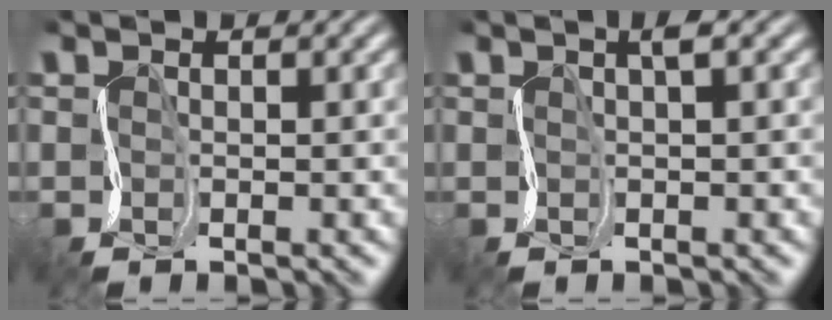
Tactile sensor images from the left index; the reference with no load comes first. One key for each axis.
{"total": 1.0, "fx": 0.7, "fy": -0.5, "fz": 0.6, "tx": -0.019, "ty": 0.006, "tz": 0.010}